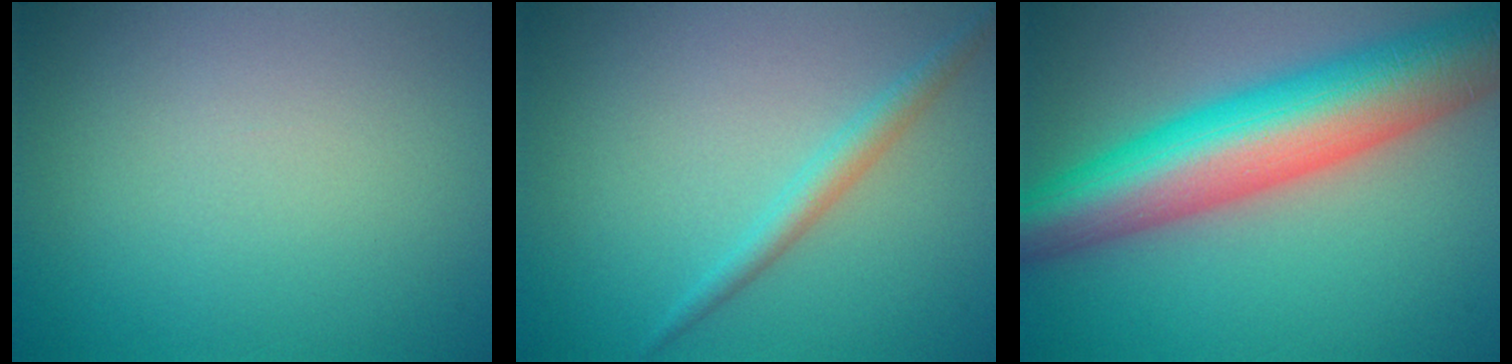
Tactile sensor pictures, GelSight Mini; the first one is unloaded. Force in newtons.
{"total": 1.9, "press": 1.9, "slide": 0.0}
{"total": 11.8, "press": 11.8, "slide": 0.4}